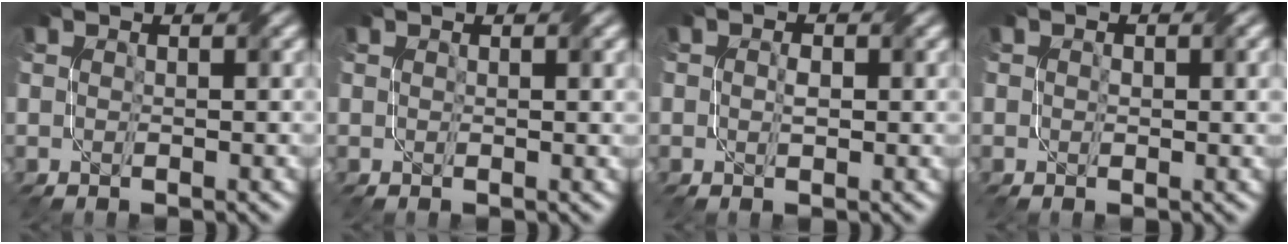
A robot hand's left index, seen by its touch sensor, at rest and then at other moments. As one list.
[{"total": 1.1, "force": [0.6, 0.3, 0.8], "torque": [-0.009, 0.001, 0.010]}, {"total": 1.4, "force": [0.0, 0.8, 1.1], "torque": [-0.013, -0.001, 0.001]}, {"total": 1.9, "force": [0.4, 1.2, 1.4], "torque": [-0.018, -0.002, 0.008]}]